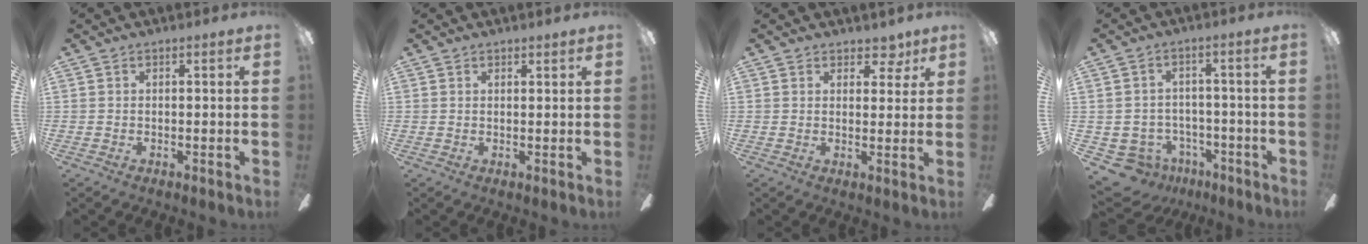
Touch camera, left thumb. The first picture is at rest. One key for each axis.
{"total": 1.2, "fx": 1.1, "fy": 0.5, "fz": 0.1, "tx": -0.001, "ty": 0.001, "tz": 0.021}
{"total": 5.2, "fx": 3.7, "fy": 3.2, "fz": 1.9, "tx": -0.006, "ty": -0.017, "tz": 0.061}
{"total": 7.3, "fx": -5.0, "fy": 5.1, "fz": 1.5, "tx": -0.058, "ty": 0.025, "tz": -0.092}